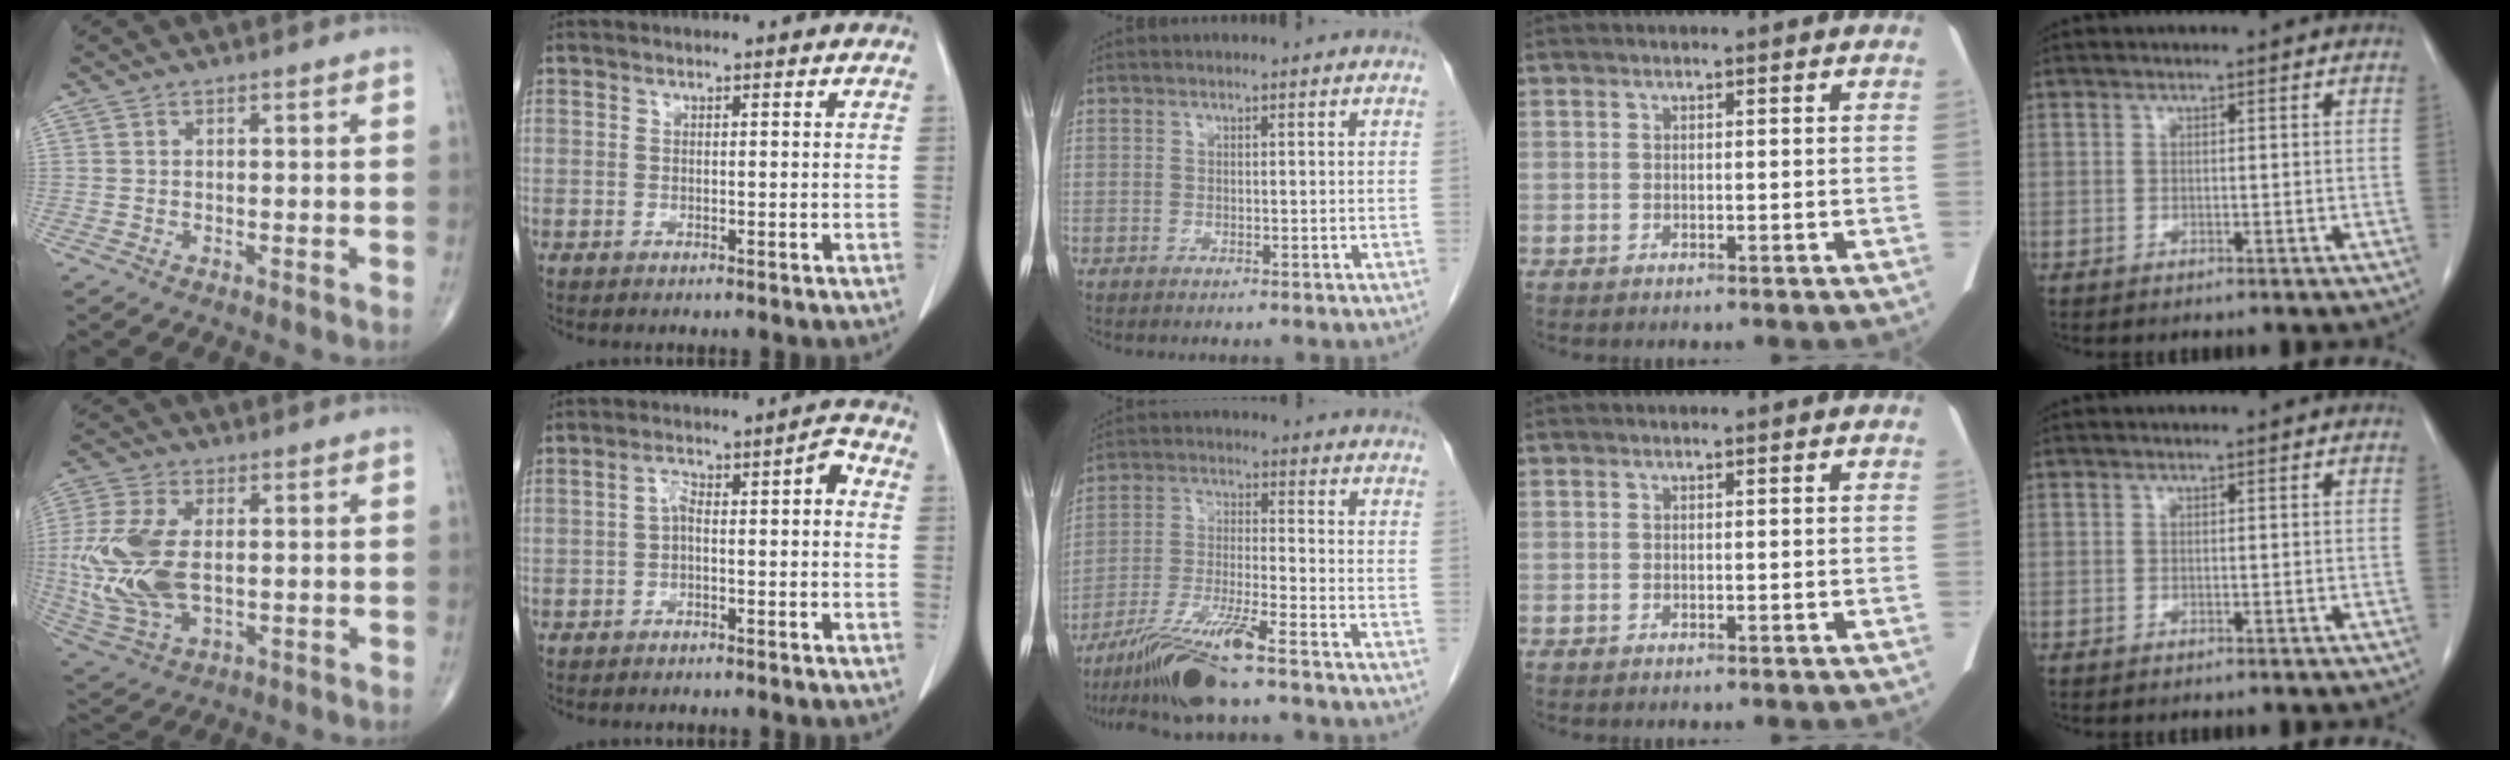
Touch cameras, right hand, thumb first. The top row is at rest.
{"thumb": {"total": 16.4, "force": [0.1, 9.3, 13.5], "torque": [-0.317, -0.010, 0.010]}, "index": {"total": 5.3, "force": [-0.8, 1.6, 5.0], "torque": [-0.077, 0.035, -0.012]}, "middle": {"total": 10.5, "force": [-8.0, -0.3, 6.9], "torque": [-0.135, -0.027, -0.146]}}